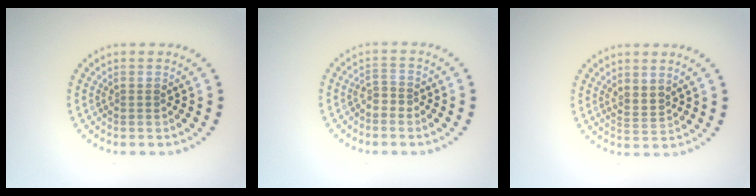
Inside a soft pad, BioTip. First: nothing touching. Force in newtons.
{"total": 1.1, "press": 0.7, "slide": 0.8}
{"total": 1.8, "press": 1.5, "slide": 1.1}